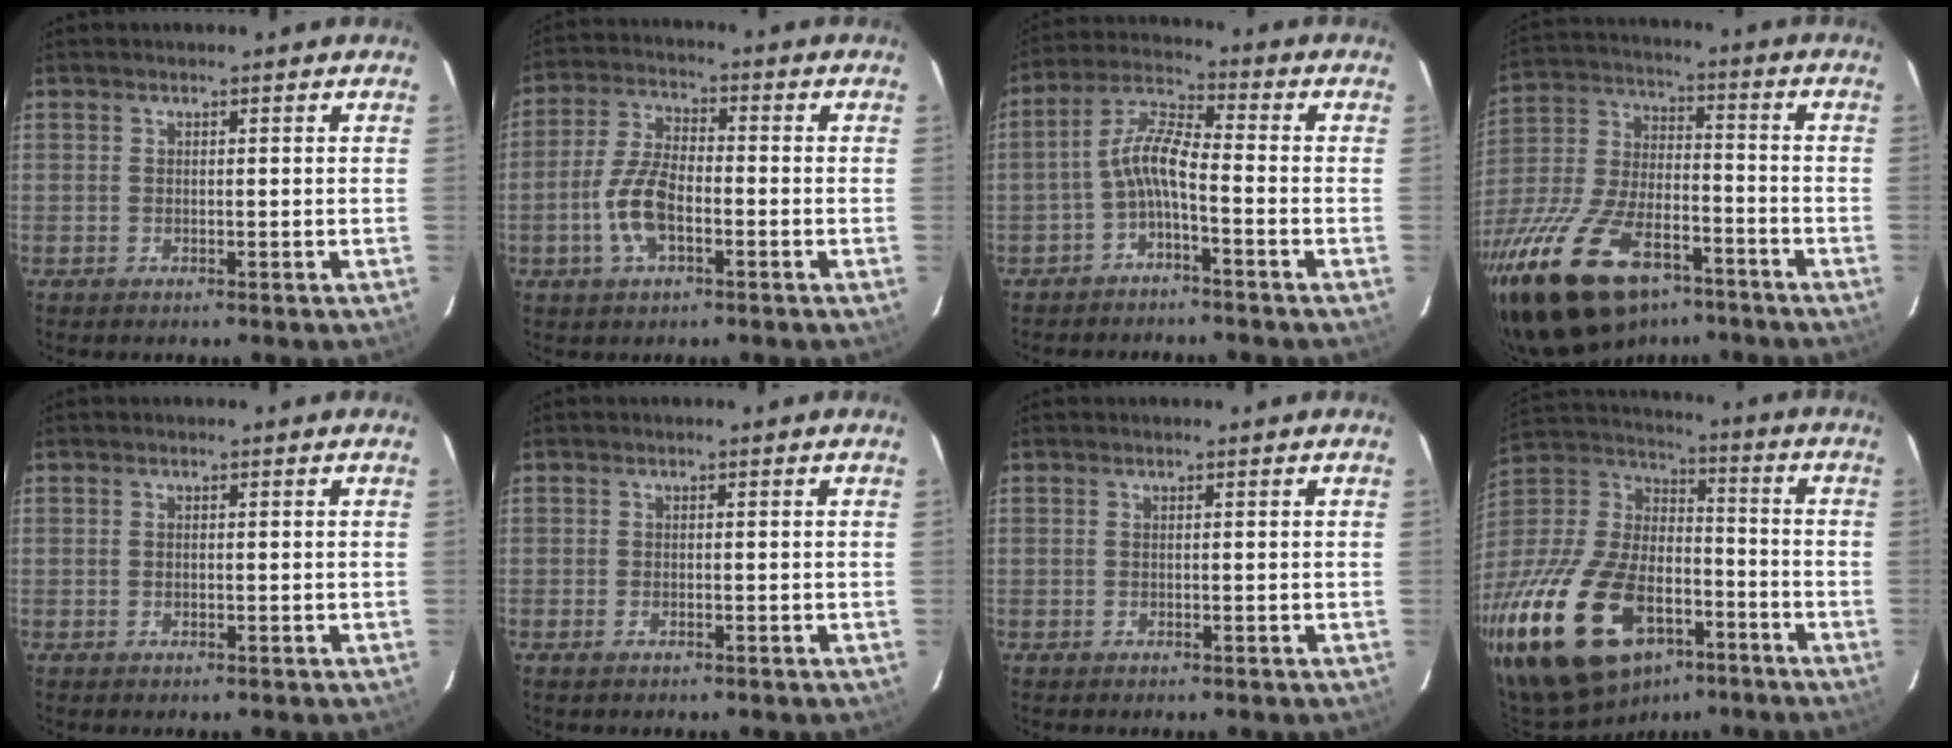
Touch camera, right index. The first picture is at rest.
{"total": 9.0, "force": [-3.0, 4.0, 7.5], "torque": [-0.160, 0.005, -0.057]}
{"total": 6.3, "force": [-2.8, 1.2, 5.5], "torque": [-0.134, 0.019, -0.056]}
{"total": 25.8, "force": [-16.5, 12.2, 15.5], "torque": [-0.318, -0.020, -0.276]}
{"total": 0.5, "force": [0.0, 0.3, 0.4], "torque": [-0.009, 0.001, -0.001]}
{"total": 1.2, "force": [-0.9, 0.6, 0.5], "torque": [-0.010, -0.004, -0.017]}
{"total": 0.0}
{"total": 31.5, "force": [-16.3, 18.1, 19.9], "torque": [-0.427, -0.010, -0.261]}